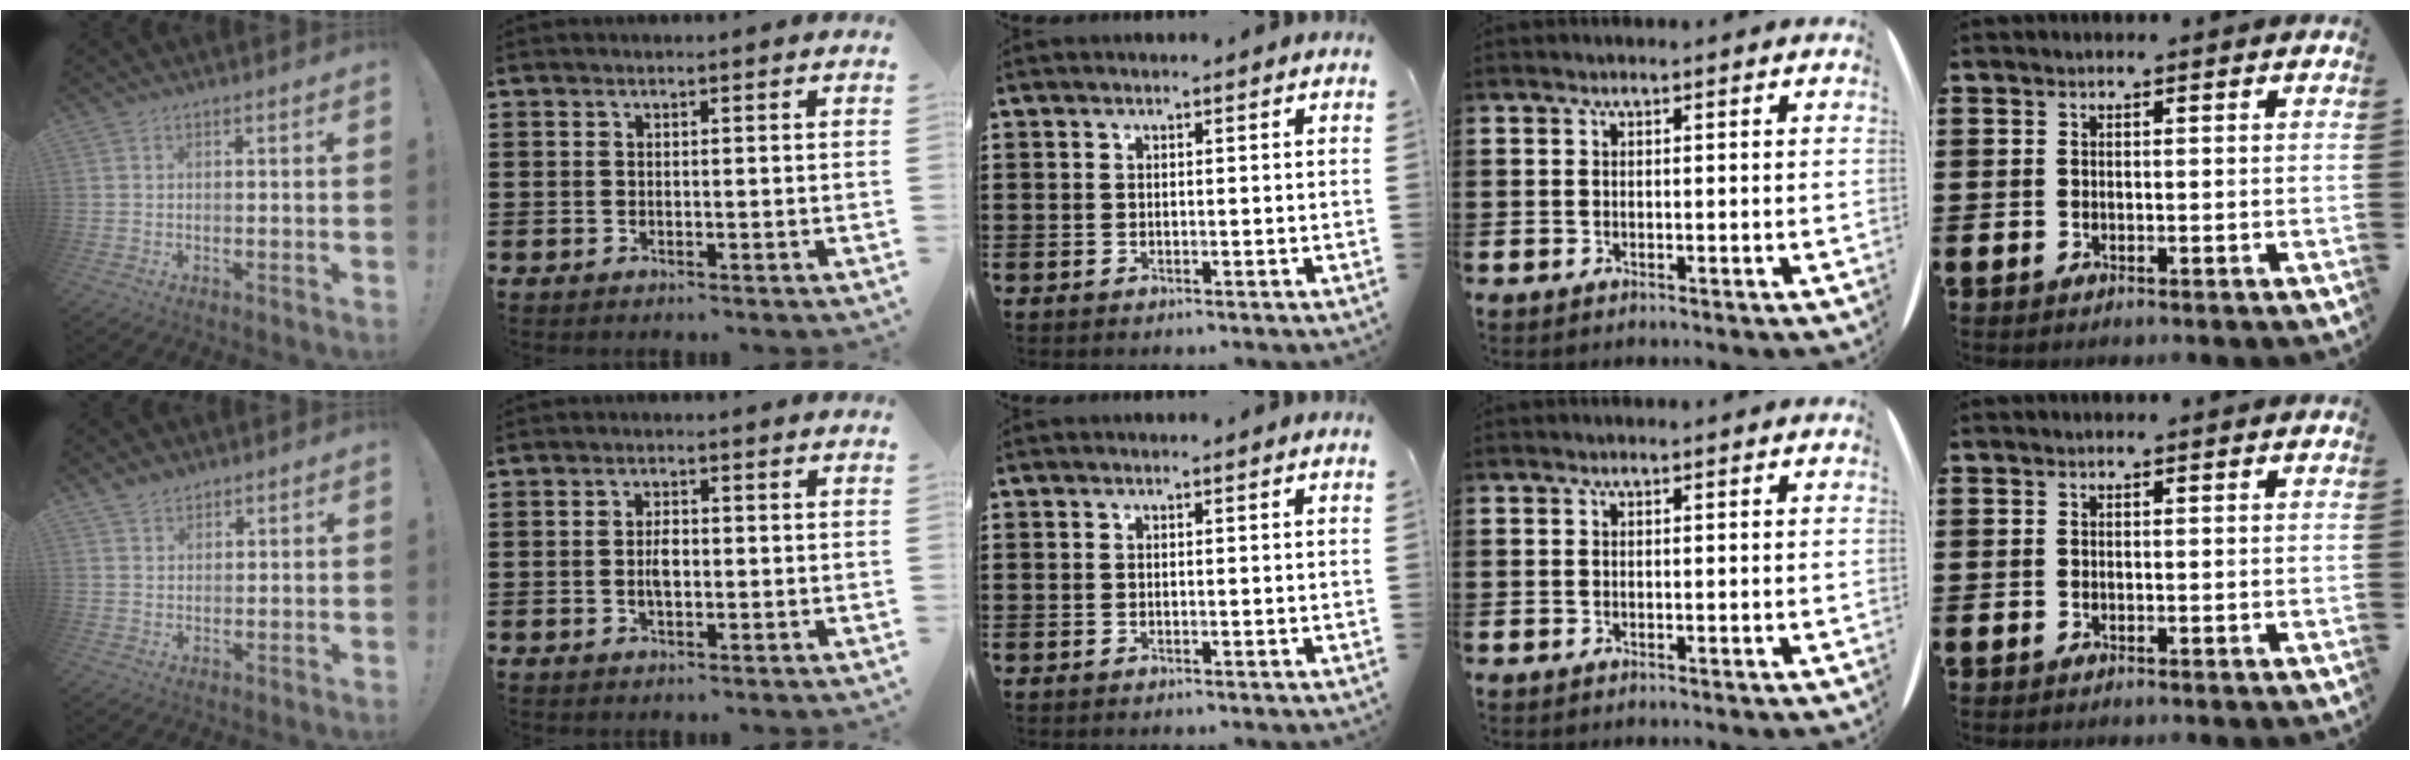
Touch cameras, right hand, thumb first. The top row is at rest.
{"thumb": {"total": 3.3, "force": [2.7, 1.7, 0.8], "torque": [-0.012, -0.016, 0.051]}, "index": {"total": 2.8, "force": [-0.2, 1.3, 2.5], "torque": [-0.047, 0.002, -0.004]}}